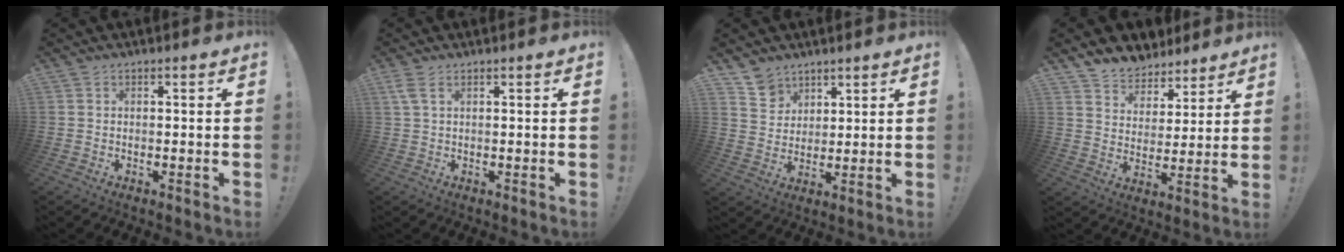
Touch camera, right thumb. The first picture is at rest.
{"total": 3.2, "force": [1.4, 1.3, 2.6], "torque": [-0.056, 0.004, 0.028]}
{"total": 7.5, "force": [5.5, 4.9, 1.2], "torque": [-0.017, -0.042, 0.109]}
{"total": 7.6, "force": [6.2, 4.4, 0.5], "torque": [-0.020, -0.058, 0.122]}